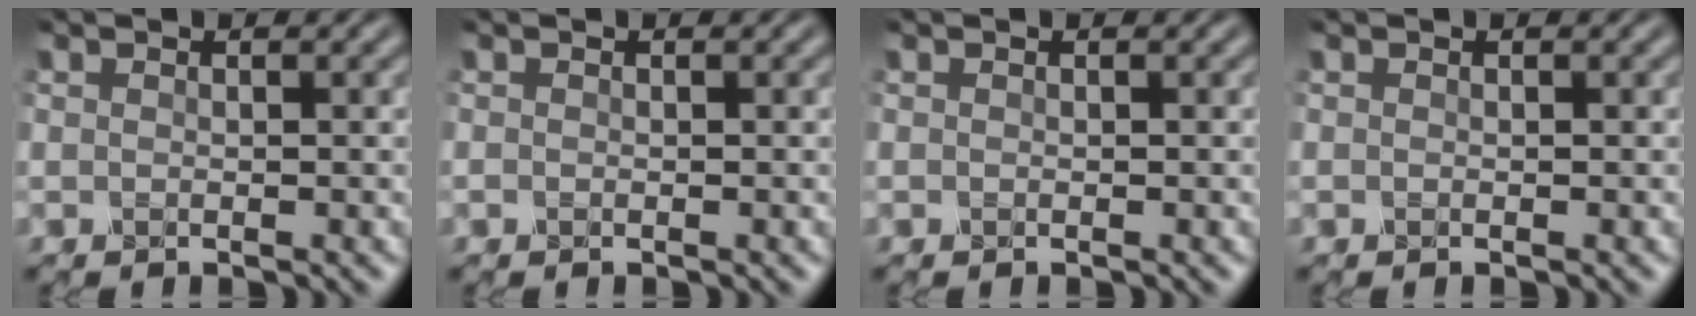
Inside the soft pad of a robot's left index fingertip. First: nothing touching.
{"total": 0.0}
{"total": 0.0}
{"total": 0.0}